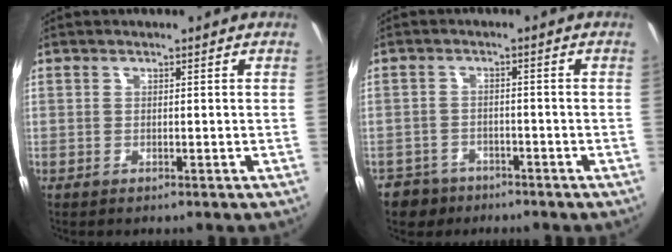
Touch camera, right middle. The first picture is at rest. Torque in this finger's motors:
{"motor_torque": [0.20, -0.15, 0.02, -0.01]}